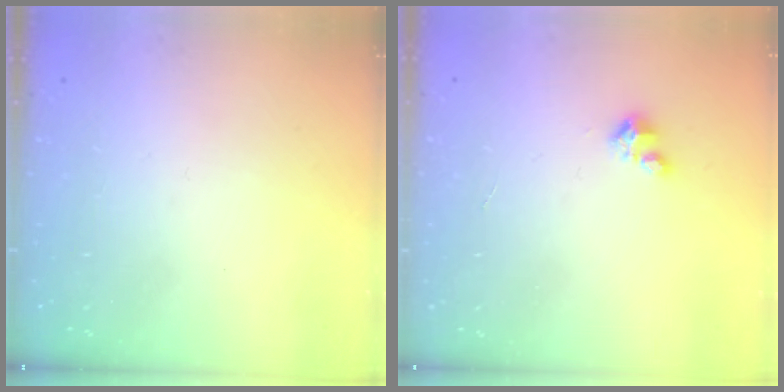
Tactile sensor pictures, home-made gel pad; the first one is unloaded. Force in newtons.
{"total": 2.4, "press": 2.3, "slide": 0.2}